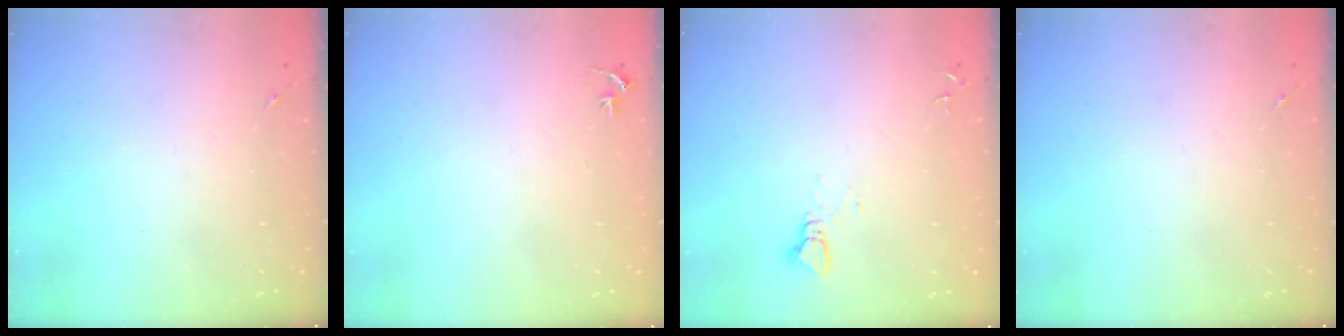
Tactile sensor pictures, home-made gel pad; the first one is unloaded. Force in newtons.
{"total": 2.9, "press": 2.9, "slide": 0.2}
{"total": 2.3, "press": 2.3, "slide": 0.1}
{"total": 0.0}